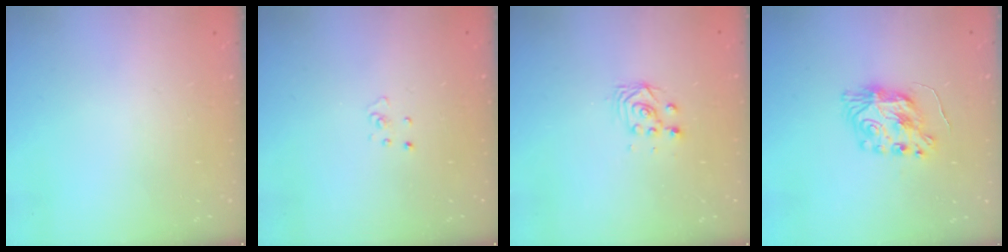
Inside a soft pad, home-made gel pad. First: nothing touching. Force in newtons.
{"total": 2.3, "press": 2.3, "slide": 0.2}
{"total": 2.8, "press": 2.5, "slide": 1.3}
{"total": 8.6, "press": 8.6, "slide": 0.5}